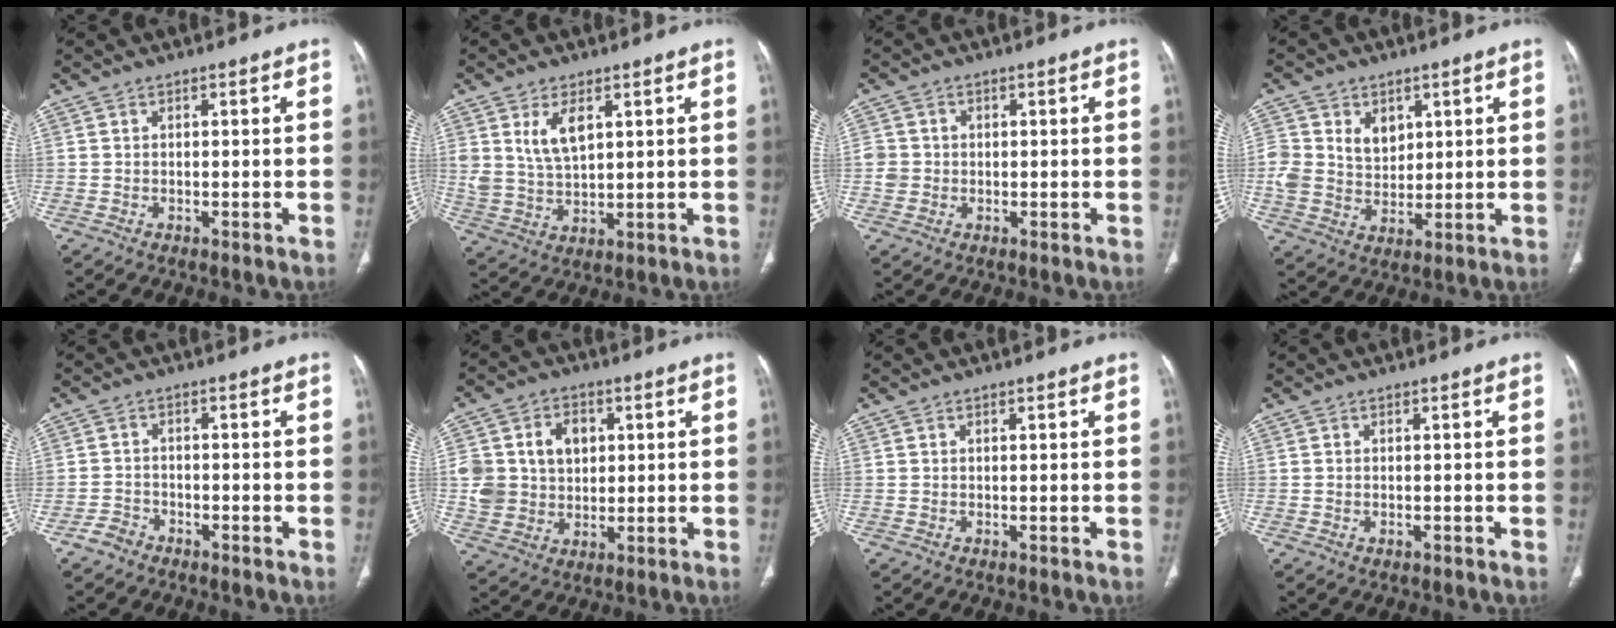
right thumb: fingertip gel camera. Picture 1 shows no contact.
{"total": 7.2, "force": [3.1, 3.8, 5.3], "torque": [-0.093, -0.016, 0.071]}
{"total": 3.3, "force": [-0.1, 3.2, 0.9], "torque": [-0.003, 0.009, -0.001]}
{"total": 9.3, "force": [2.8, 7.5, 4.8], "torque": [-0.059, -0.014, 0.062]}
{"total": 2.6, "force": [-2.0, 1.5, 0.5], "torque": [-0.011, 0.011, -0.040]}
{"total": 12.9, "force": [2.3, 10.7, 6.9], "torque": [-0.098, 0.005, 0.052]}
{"total": 0.0}
{"total": 0.6, "force": [-0.2, 0.3, 0.4], "torque": [-0.012, 0.002, 0.001]}